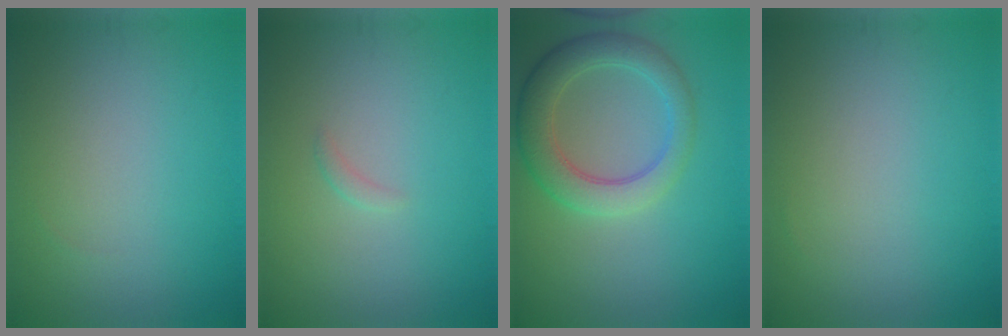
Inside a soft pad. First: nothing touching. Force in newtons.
{"total": 0.6, "press": 0.6, "slide": 0.1}
{"total": 5.0, "press": 4.9, "slide": 0.4}
{"total": 0.0}